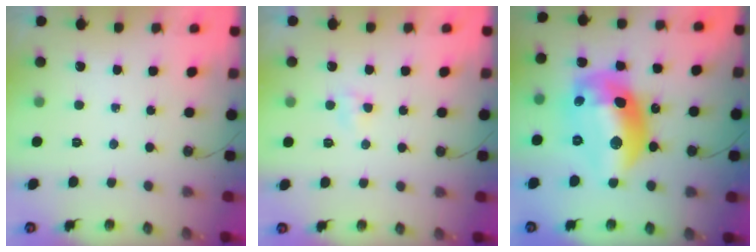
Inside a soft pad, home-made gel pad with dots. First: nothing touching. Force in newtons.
{"total": 3.6, "press": 3.6, "slide": 0.5}
{"total": 21.4, "press": 21.3, "slide": 2.0}